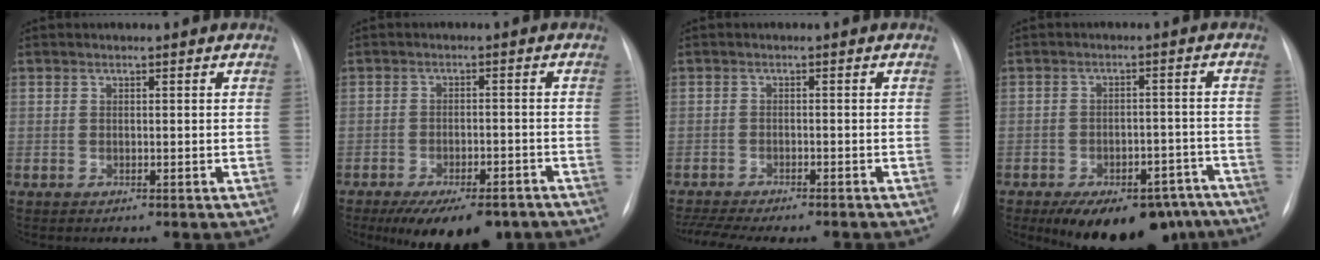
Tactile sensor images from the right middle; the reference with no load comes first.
{"total": 12.0, "force": [-9.2, 4.3, 6.4], "torque": [-0.085, -0.006, -0.129]}
{"total": 11.9, "force": [-10.4, 2.2, 5.3], "torque": [-0.085, -0.002, -0.142]}
{"total": 17.0, "force": [-13.2, 7.7, 7.4], "torque": [-0.081, 0.017, -0.164]}